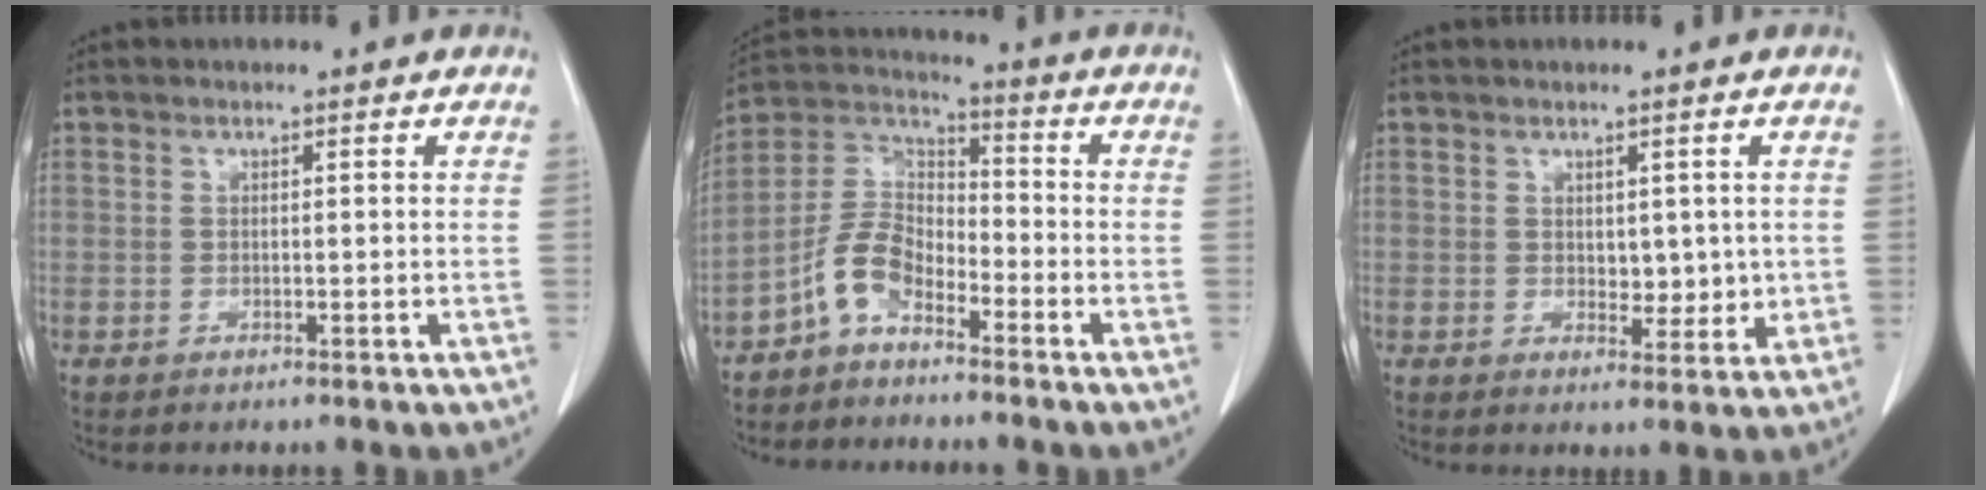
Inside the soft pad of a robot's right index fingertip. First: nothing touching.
{"total": 7.6, "force": [-4.8, 3.8, 4.5], "torque": [-0.101, 0.025, -0.101]}
{"total": 3.6, "force": [0.4, 2.2, 2.8], "torque": [-0.033, -0.008, 0.012]}